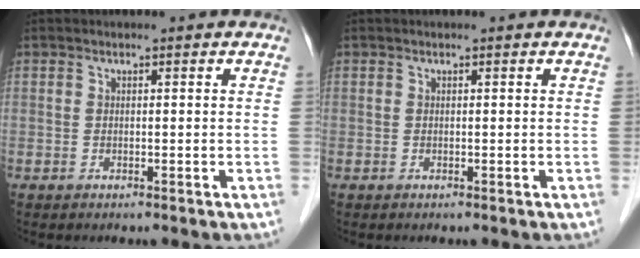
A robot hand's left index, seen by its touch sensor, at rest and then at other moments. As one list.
[{"total": 0.0}]